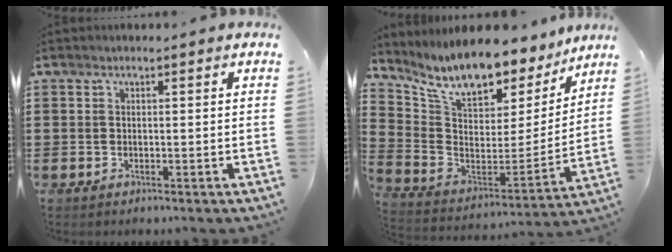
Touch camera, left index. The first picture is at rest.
{"total": 10.5, "force": [8.9, 3.2, 4.5], "torque": [-0.119, -0.066, 0.153]}